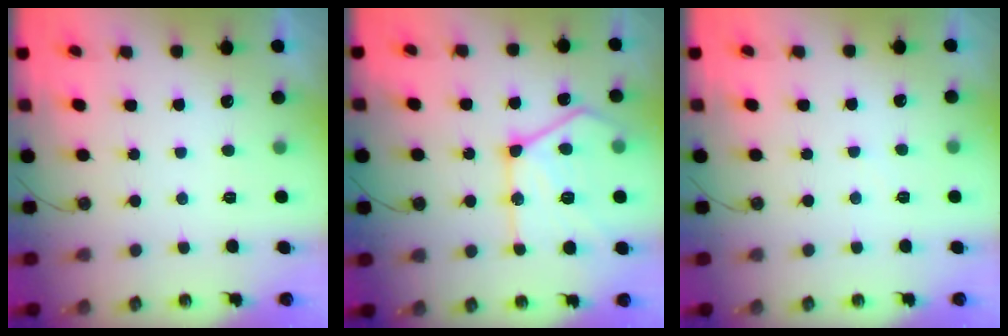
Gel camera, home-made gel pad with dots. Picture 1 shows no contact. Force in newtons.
{"total": 20.5, "press": 20.4, "slide": 2.0}
{"total": 1.9, "press": 1.9, "slide": 0.3}